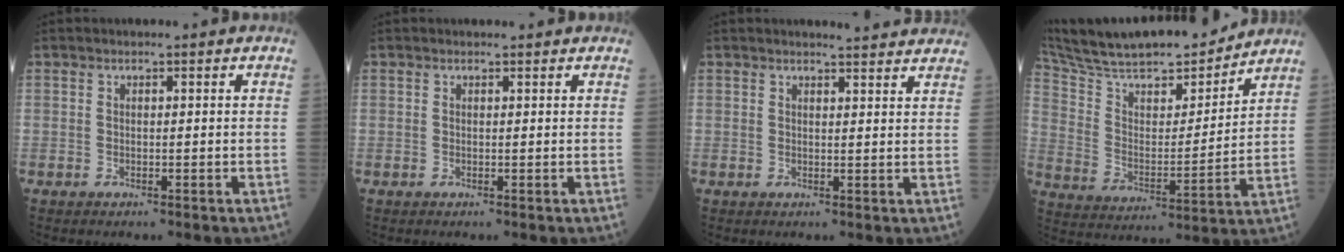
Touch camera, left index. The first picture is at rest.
{"total": 0.8, "force": [0.8, 0.1, 0.2], "torque": [-0.009, 0.010, 0.013]}
{"total": 6.9, "force": [6.6, 0.3, 2.0], "torque": [-0.027, 0.007, 0.062]}
{"total": 22.1, "force": [19.6, 3.7, 9.6], "torque": [-0.177, 0.012, 0.318]}